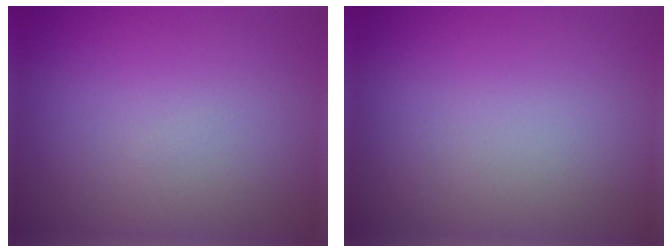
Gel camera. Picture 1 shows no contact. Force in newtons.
{"total": 0.0}